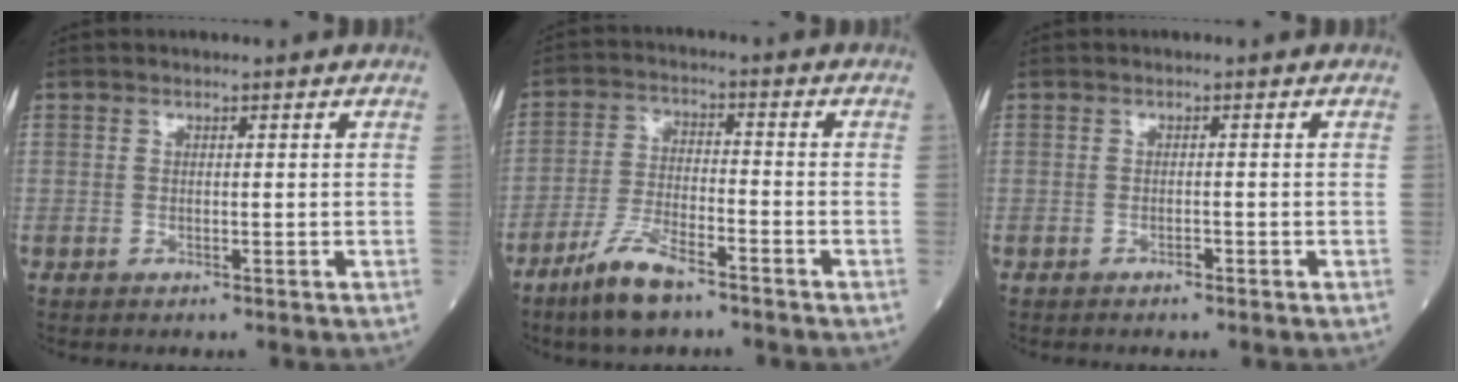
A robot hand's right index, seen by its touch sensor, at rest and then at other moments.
{"total": 8.3, "force": [-6.0, 1.9, 5.4], "torque": [-0.118, -0.012, -0.115]}
{"total": 0.6, "force": [-0.5, 0.2, 0.3], "torque": [-0.009, 0.001, -0.006]}